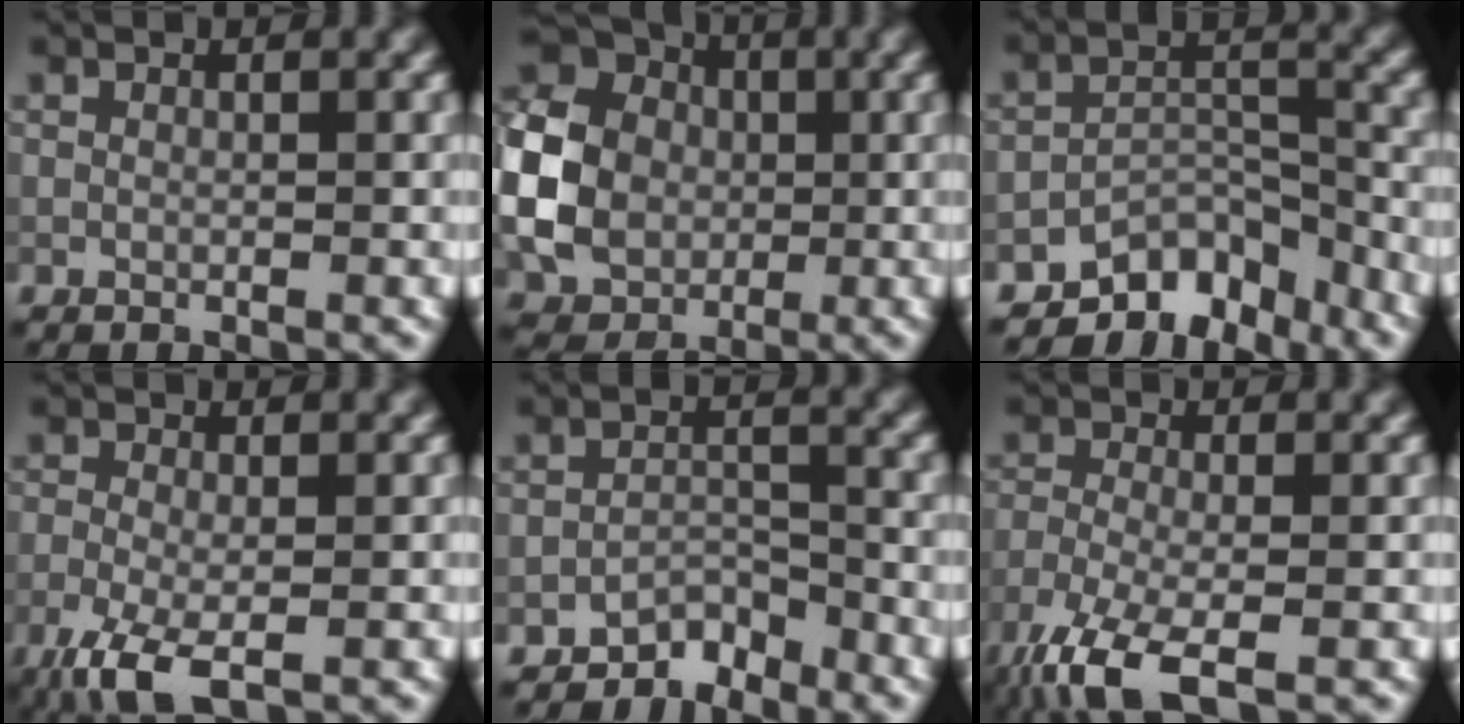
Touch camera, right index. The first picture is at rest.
{"total": 9.8, "force": [-1.0, 8.2, 5.3], "torque": [-0.133, 0.005, -0.029]}
{"total": 6.1, "force": [-5.1, 2.6, 2.1], "torque": [-0.013, -0.003, -0.089]}
{"total": 4.6, "force": [-2.3, 1.8, 3.6], "torque": [-0.082, -0.007, -0.048]}
{"total": 2.7, "force": [-2.5, 1.0, 0.5], "torque": [0.001, 0.012, -0.047]}
{"total": 7.0, "force": [-4.5, 2.1, 4.9], "torque": [-0.112, -0.018, -0.097]}